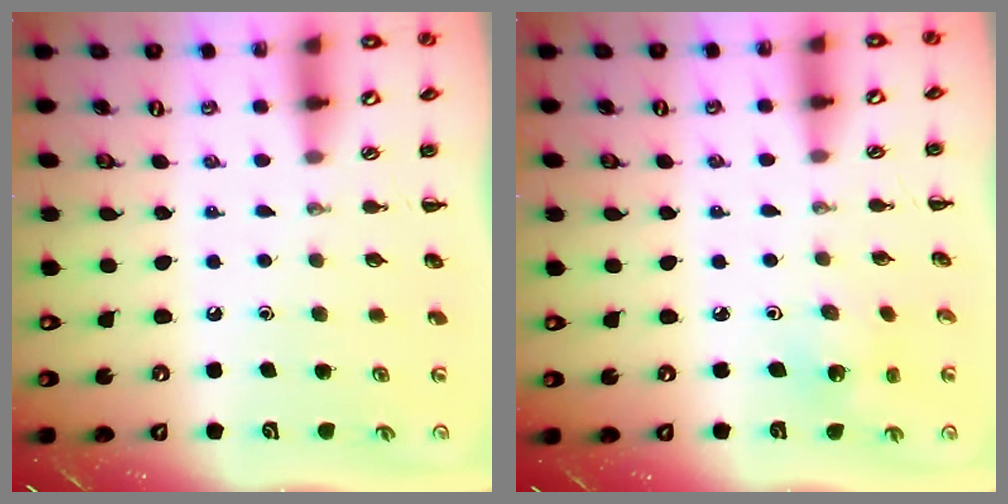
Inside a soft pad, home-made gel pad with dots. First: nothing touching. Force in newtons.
{"total": 2.1, "press": 2.0, "slide": 0.7}